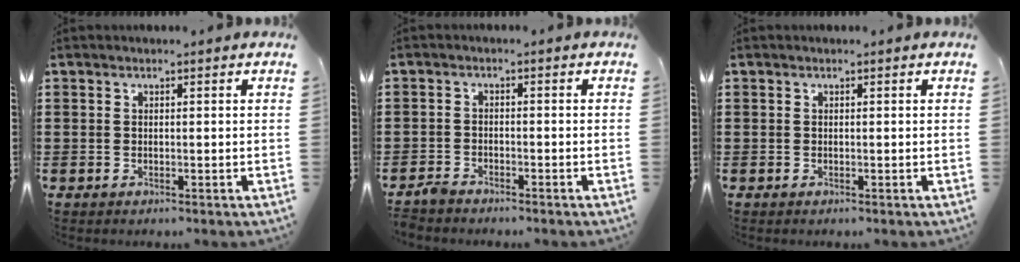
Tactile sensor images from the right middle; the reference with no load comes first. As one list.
[{"total": 2.1, "force": [-2.1, 0.4, 0.3], "torque": [-0.018, 0.000, -0.046]}, {"total": 0.0}]